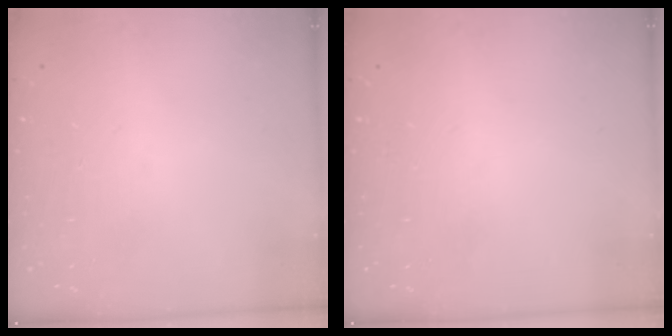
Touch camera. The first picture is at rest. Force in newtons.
{"total": 0.0}